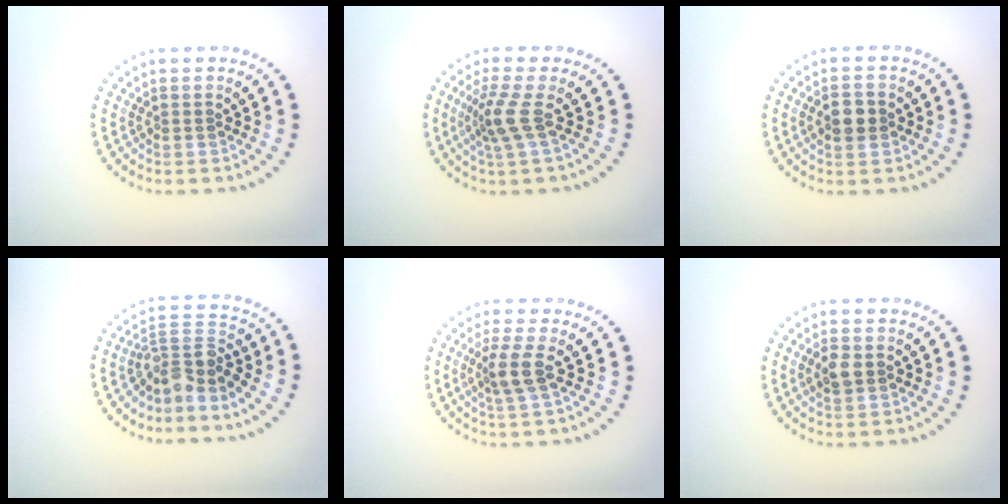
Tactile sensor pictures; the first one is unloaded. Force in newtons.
{"total": 2.7, "press": 1.9, "slide": 1.9}
{"total": 2.9, "press": 2.9, "slide": 0.1}
{"total": 3.6, "press": 2.6, "slide": 2.5}
{"total": 2.6, "press": 2.1, "slide": 1.6}
{"total": 1.9, "press": 1.9, "slide": 0.2}